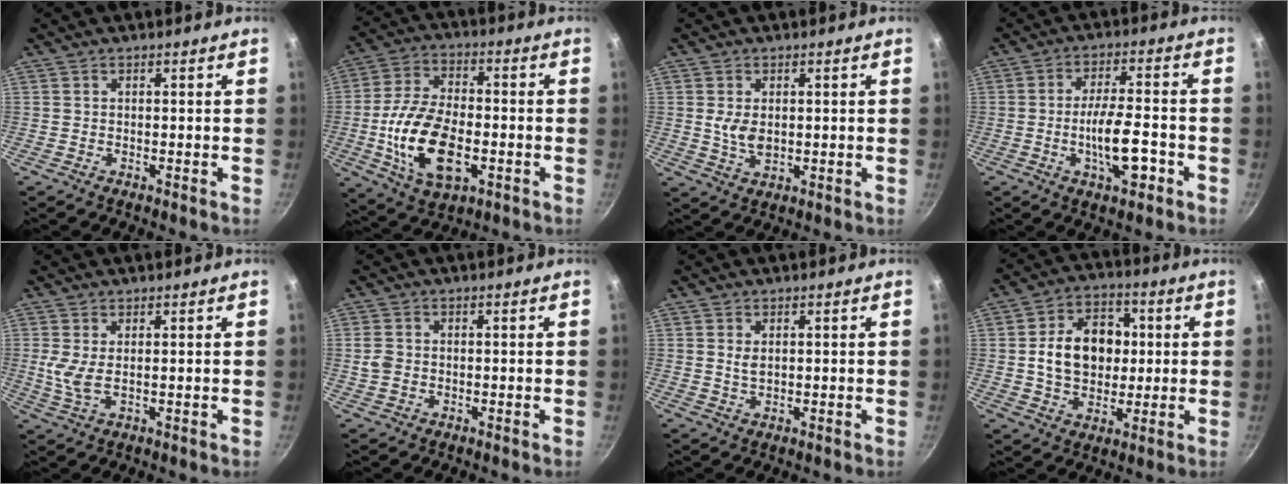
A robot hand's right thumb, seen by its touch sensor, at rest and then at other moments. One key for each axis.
{"total": 16.9, "fx": -3.6, "fy": 9.3, "fz": 13.7, "tx": -0.249, "ty": 0.019, "tz": -0.064}
{"total": 4.8, "fx": 0.5, "fy": 2.9, "fz": 3.7, "tx": -0.067, "ty": -0.011, "tz": 0.013}
{"total": 10.0, "fx": -3.3, "fy": 3.4, "fz": 8.8, "tx": -0.139, "ty": 0.020, "tz": -0.057}
{"total": 4.2, "fx": 0.7, "fy": 1.7, "fz": 3.8, "tx": -0.082, "ty": -0.006, "tz": 0.020}
{"total": 3.0, "fx": -0.3, "fy": 2.5, "fz": 1.6, "tx": -0.026, "ty": 0.005, "tz": -0.006}
{"total": 2.2, "fx": 0.5, "fy": 1.3, "fz": 1.6, "tx": -0.027, "ty": -0.002, "tz": 0.010}
{"total": 14.2, "fx": 1.3, "fy": 10.7, "fz": 9.3, "tx": -0.112, "ty": 0.016, "tz": 0.016}